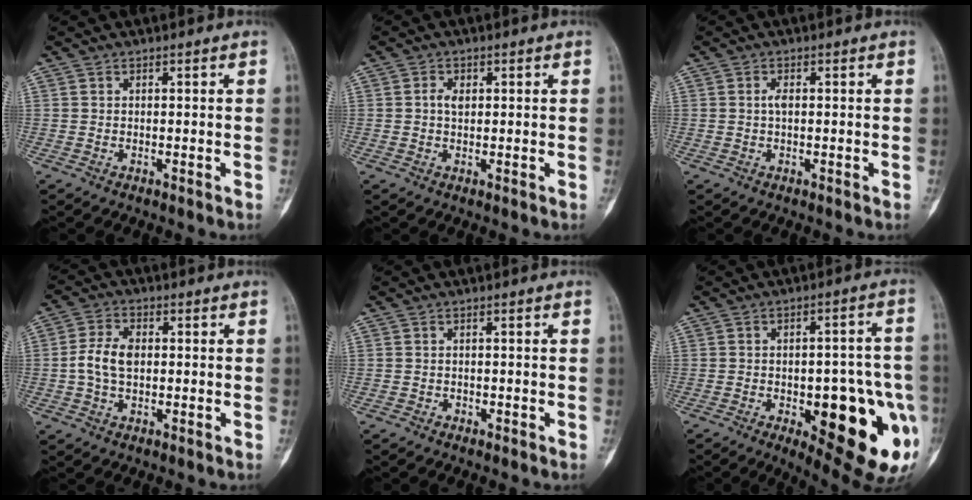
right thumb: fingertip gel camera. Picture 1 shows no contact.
{"total": 2.1, "force": [0.4, 1.4, 1.5], "torque": [-0.026, 0.003, 0.005]}
{"total": 1.2, "force": [0.1, 0.5, 1.1], "torque": [-0.023, 0.000, 0.000]}
{"total": 6.4, "force": [-0.1, 4.0, 4.9], "torque": [-0.103, 0.013, -0.006]}
{"total": 0.6, "force": [-0.4, 0.5, 0.1], "torque": [0.000, 0.003, -0.013]}
{"total": 23.8, "force": [-6.8, 8.8, 21.0], "torque": [-0.216, 0.016, -0.063]}